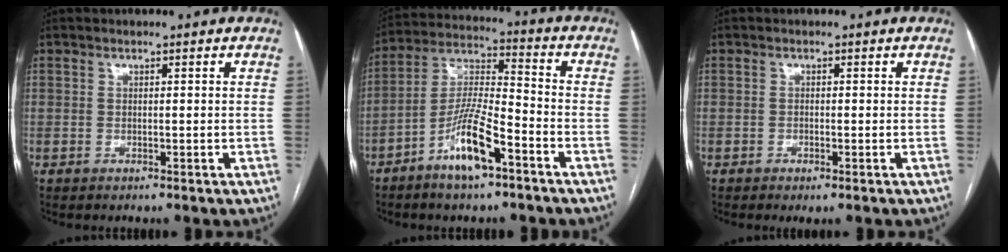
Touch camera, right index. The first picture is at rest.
{"total": 11.0, "force": [-6.1, 2.0, 9.0], "torque": [-0.183, -0.001, -0.116]}
{"total": 1.2, "force": [-0.7, 0.3, 1.0], "torque": [-0.015, -0.001, -0.009]}